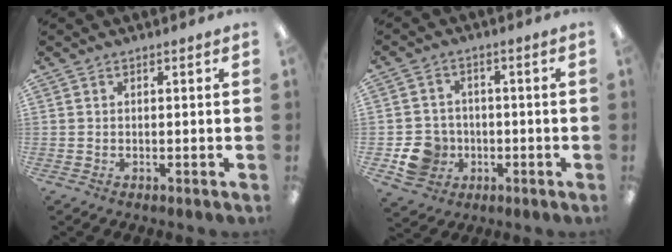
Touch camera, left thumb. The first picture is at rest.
{"total": 9.0, "force": [-2.6, 8.2, 2.6], "torque": [-0.069, 0.022, -0.039]}